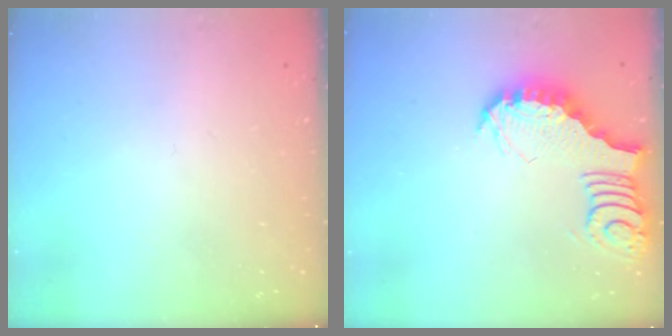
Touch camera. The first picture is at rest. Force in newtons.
{"total": 3.8, "press": 3.8, "slide": 0.4}